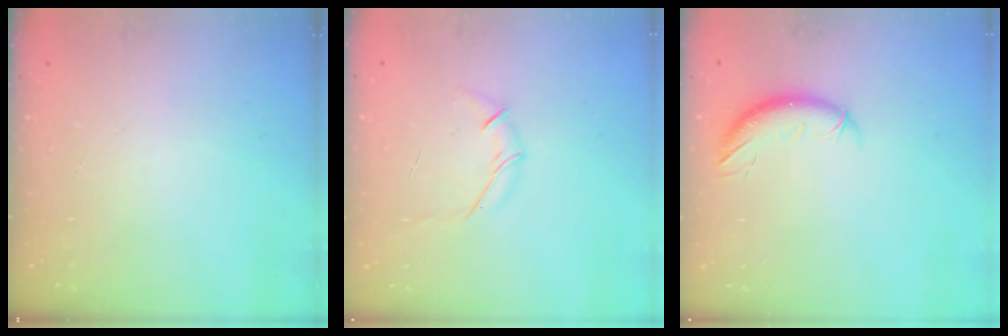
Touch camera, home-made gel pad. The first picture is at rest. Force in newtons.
{"total": 6.3, "press": 6.2, "slide": 1.4}
{"total": 9.2, "press": 9.1, "slide": 1.5}